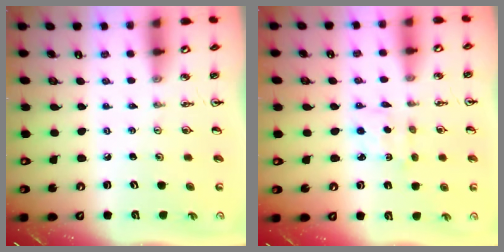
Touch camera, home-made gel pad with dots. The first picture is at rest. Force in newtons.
{"total": 3.0, "press": 2.9, "slide": 0.6}